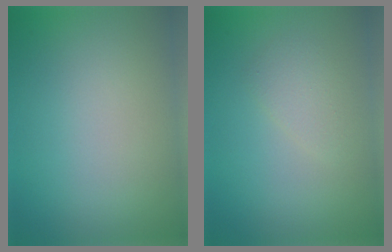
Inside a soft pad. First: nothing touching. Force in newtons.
{"total": 1.6, "press": 1.6, "slide": 0.0}